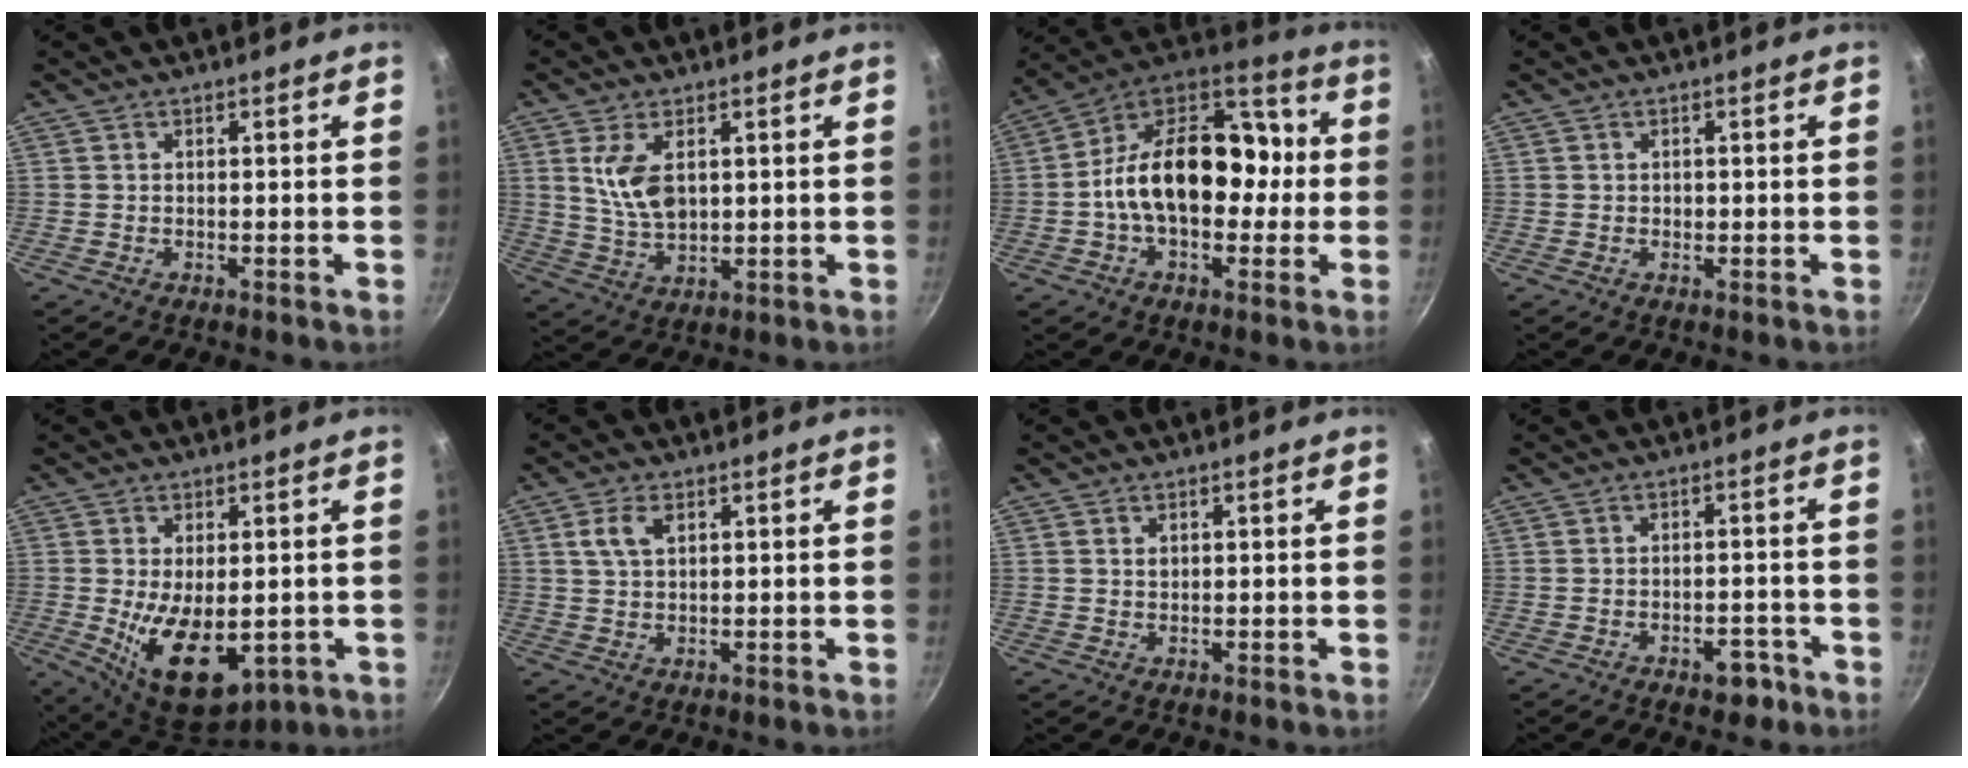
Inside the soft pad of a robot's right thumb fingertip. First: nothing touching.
{"total": 7.8, "force": [2.2, 4.2, 6.2], "torque": [-0.113, -0.012, 0.053]}
{"total": 21.6, "force": [-0.4, 13.2, 17.1], "torque": [-0.248, 0.045, -0.014]}
{"total": 0.8, "force": [0.0, 0.7, 0.4], "torque": [-0.001, 0.001, -0.001]}
{"total": 13.8, "force": [-2.5, 7.4, 11.4], "torque": [-0.179, -0.019, -0.015]}
{"total": 4.3, "force": [1.7, 2.4, 3.1], "torque": [-0.063, 0.000, 0.036]}
{"total": 1.0, "force": [0.4, 0.7, 0.5], "torque": [-0.004, -0.002, 0.008]}
{"total": 4.0, "force": [-2.4, 2.1, 2.3], "torque": [-0.018, 0.019, -0.033]}